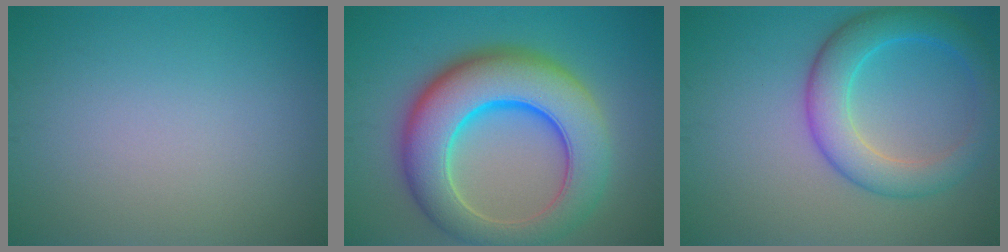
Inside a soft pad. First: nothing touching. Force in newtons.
{"total": 11.4, "press": 11.4, "slide": 0.6}
{"total": 5.7, "press": 5.7, "slide": 0.2}